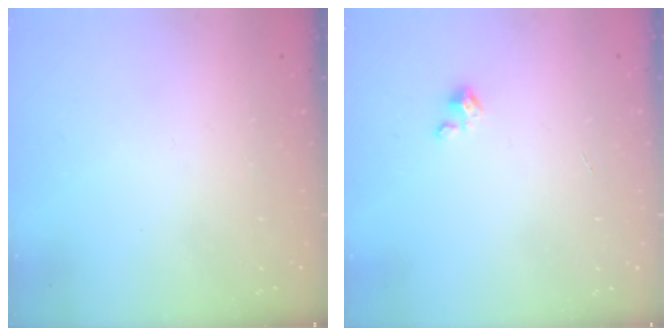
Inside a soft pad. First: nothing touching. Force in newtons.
{"total": 2.0, "press": 1.9, "slide": 0.3}